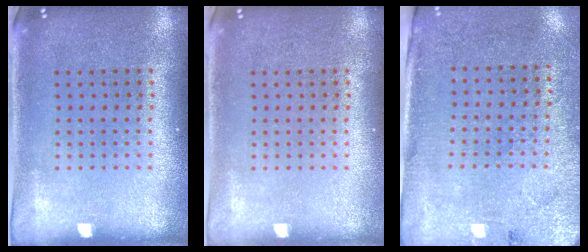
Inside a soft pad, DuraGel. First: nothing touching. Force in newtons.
{"total": 0.0}
{"total": 2.8, "press": 2.4, "slide": 1.3}